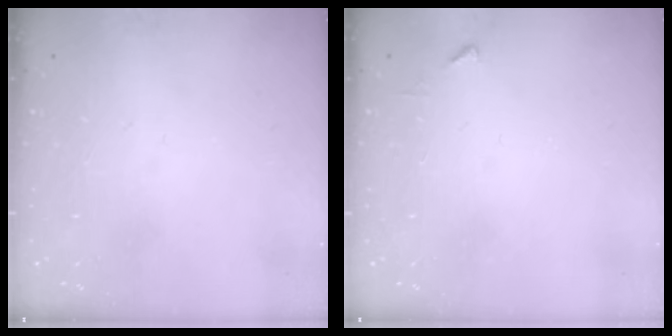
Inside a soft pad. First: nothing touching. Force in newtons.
{"total": 3.2, "press": 3.2, "slide": 0.3}